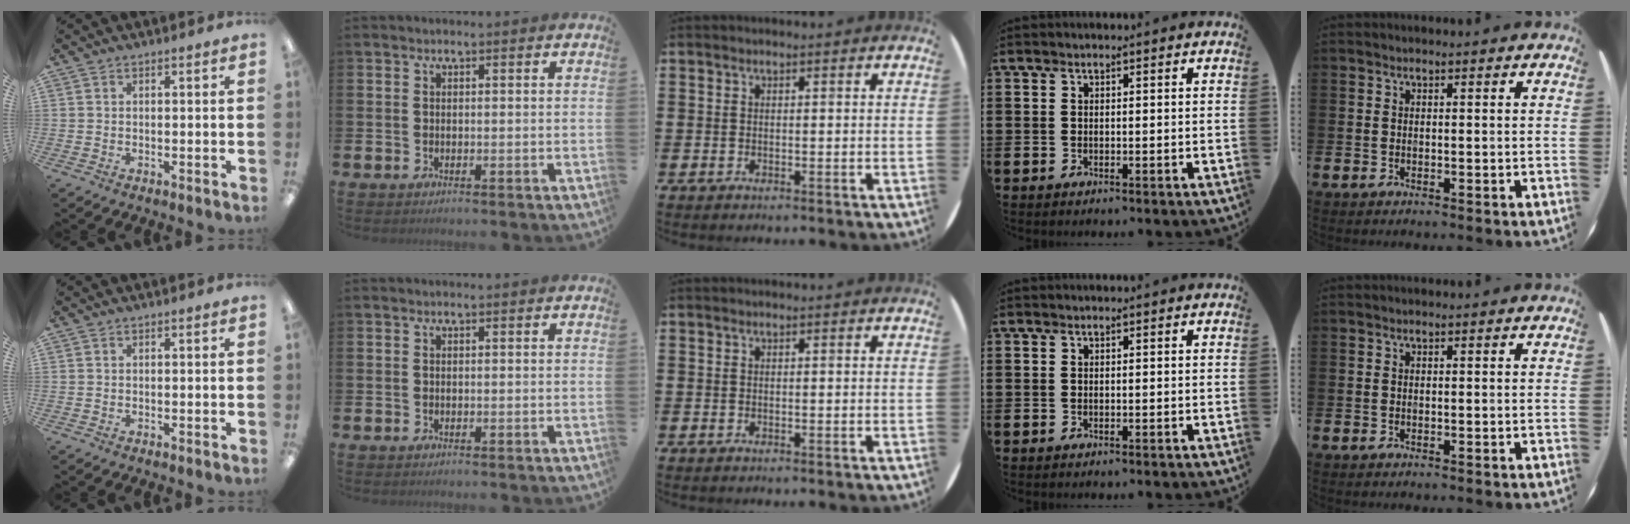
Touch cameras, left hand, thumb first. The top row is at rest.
{}